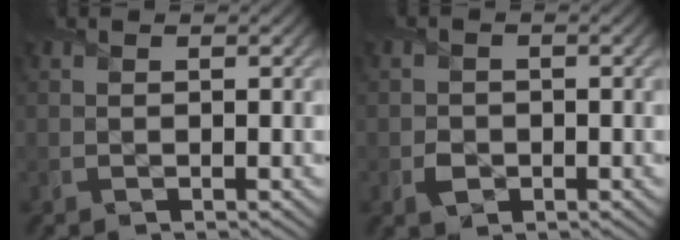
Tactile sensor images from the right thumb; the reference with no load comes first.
{"total": 1.6, "force": [-0.5, 1.5, 0.2], "torque": [0.001, -0.004, -0.012]}